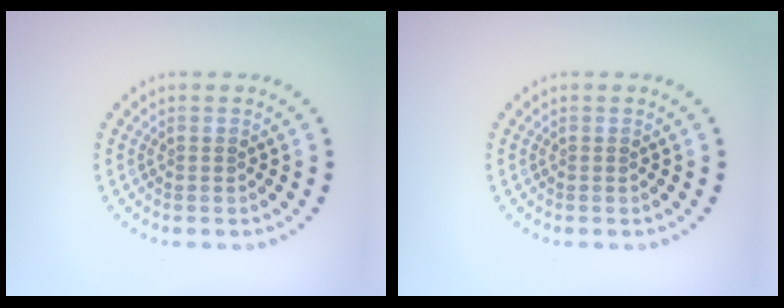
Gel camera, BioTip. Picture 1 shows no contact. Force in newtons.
{"total": 0.0}